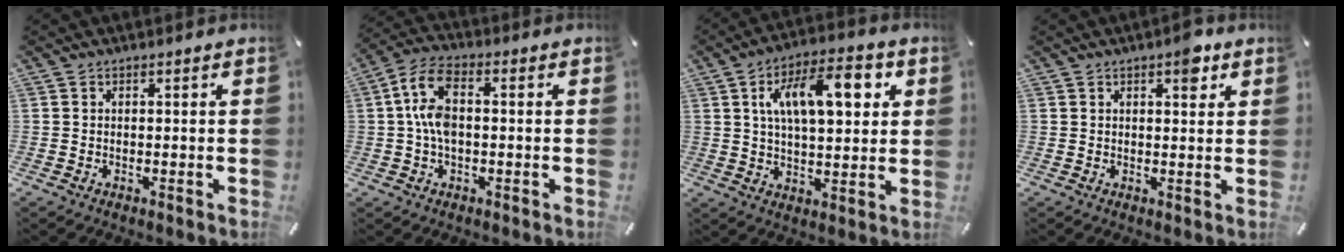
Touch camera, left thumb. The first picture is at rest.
{"total": 9.1, "force": [0.1, 5.1, 7.5], "torque": [-0.164, 0.004, 0.000]}
{"total": 14.5, "force": [5.1, 6.8, 11.7], "torque": [-0.195, -0.001, 0.082]}
{"total": 4.6, "force": [2.4, 2.1, 3.3], "torque": [-0.030, -0.009, 0.031]}